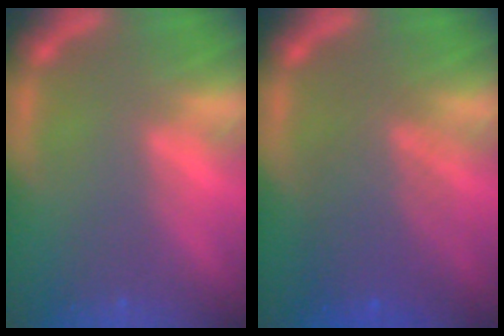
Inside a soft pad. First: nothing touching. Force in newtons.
{"total": 6.1}